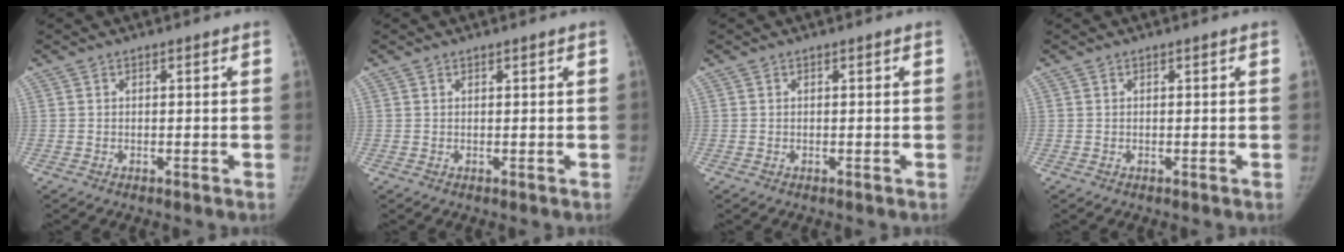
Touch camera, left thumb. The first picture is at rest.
{"total": 0.0}
{"total": 0.0}
{"total": 0.0}